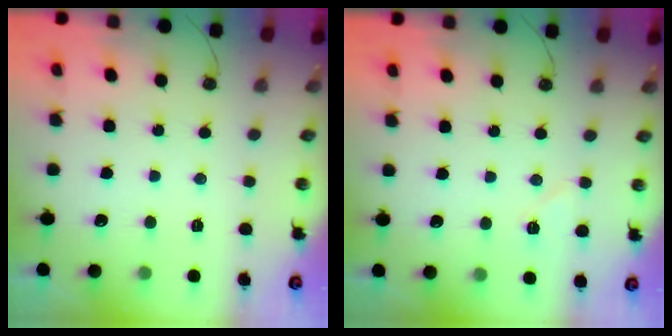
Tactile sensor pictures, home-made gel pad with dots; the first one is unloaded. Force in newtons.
{"total": 5.5, "press": 5.3, "slide": 1.5}